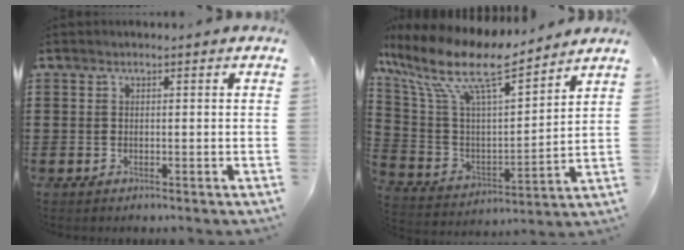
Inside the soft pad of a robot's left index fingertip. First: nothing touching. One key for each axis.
{"total": 13.1, "fx": 9.2, "fy": 3.1, "fz": 8.8, "tx": -0.208, "ty": -0.051, "tz": 0.154}